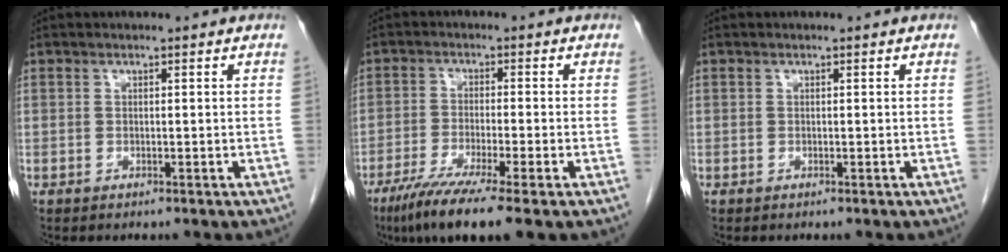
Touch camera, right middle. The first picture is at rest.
{"total": 9.6, "force": [-6.3, -0.2, 7.2], "torque": [-0.124, -0.027, -0.102]}
{"total": 0.0}